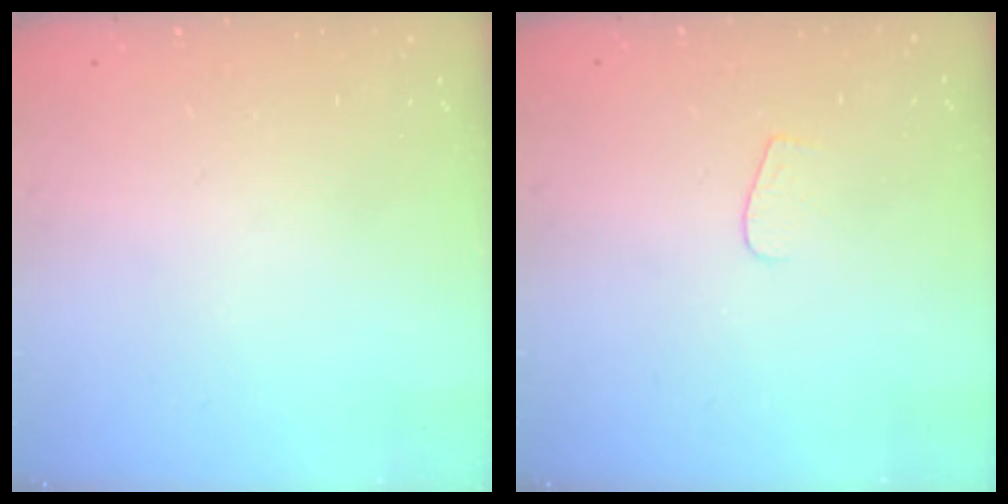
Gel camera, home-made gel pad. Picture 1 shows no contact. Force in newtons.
{"total": 3.7, "press": 3.7, "slide": 0.3}